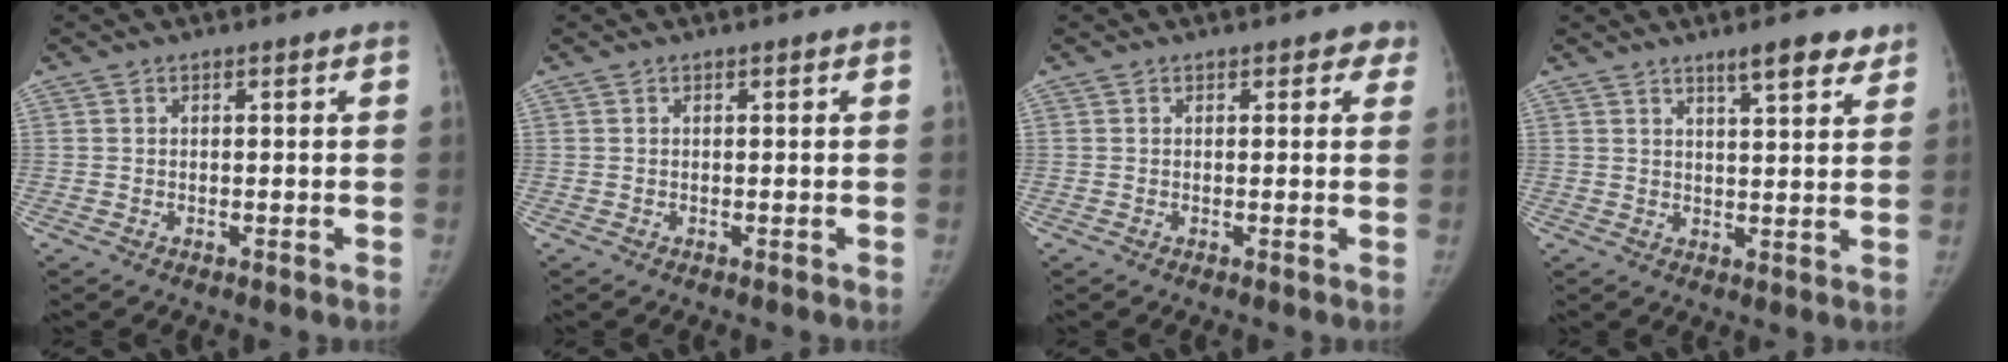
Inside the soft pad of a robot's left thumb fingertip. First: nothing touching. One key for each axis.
{"total": 0.0}
{"total": 2.1, "fx": 1.2, "fy": 1.4, "fz": 1.0, "tx": 0.017, "ty": 0.000, "tz": 0.005}
{"total": 6.6, "fx": 4.7, "fy": 1.5, "fz": 4.4, "tx": -0.047, "ty": -0.027, "tz": 0.068}